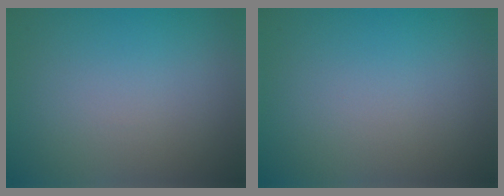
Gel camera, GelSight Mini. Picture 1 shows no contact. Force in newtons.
{"total": 0.0}